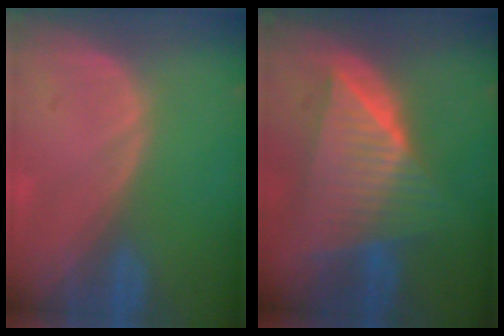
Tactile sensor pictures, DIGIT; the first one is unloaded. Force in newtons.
{"total": 10.0, "press": 10.0, "slide": 0.6}